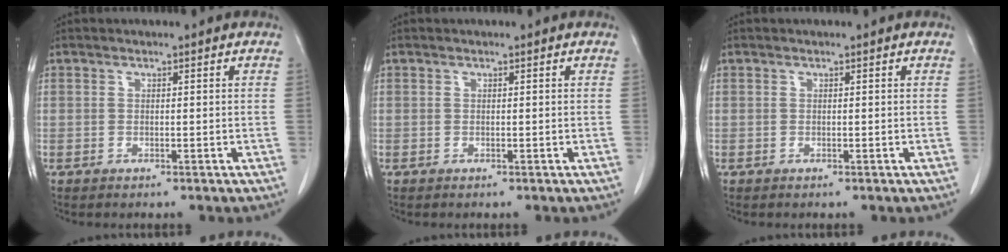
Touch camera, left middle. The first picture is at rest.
{"total": 0.0}
{"total": 0.0}